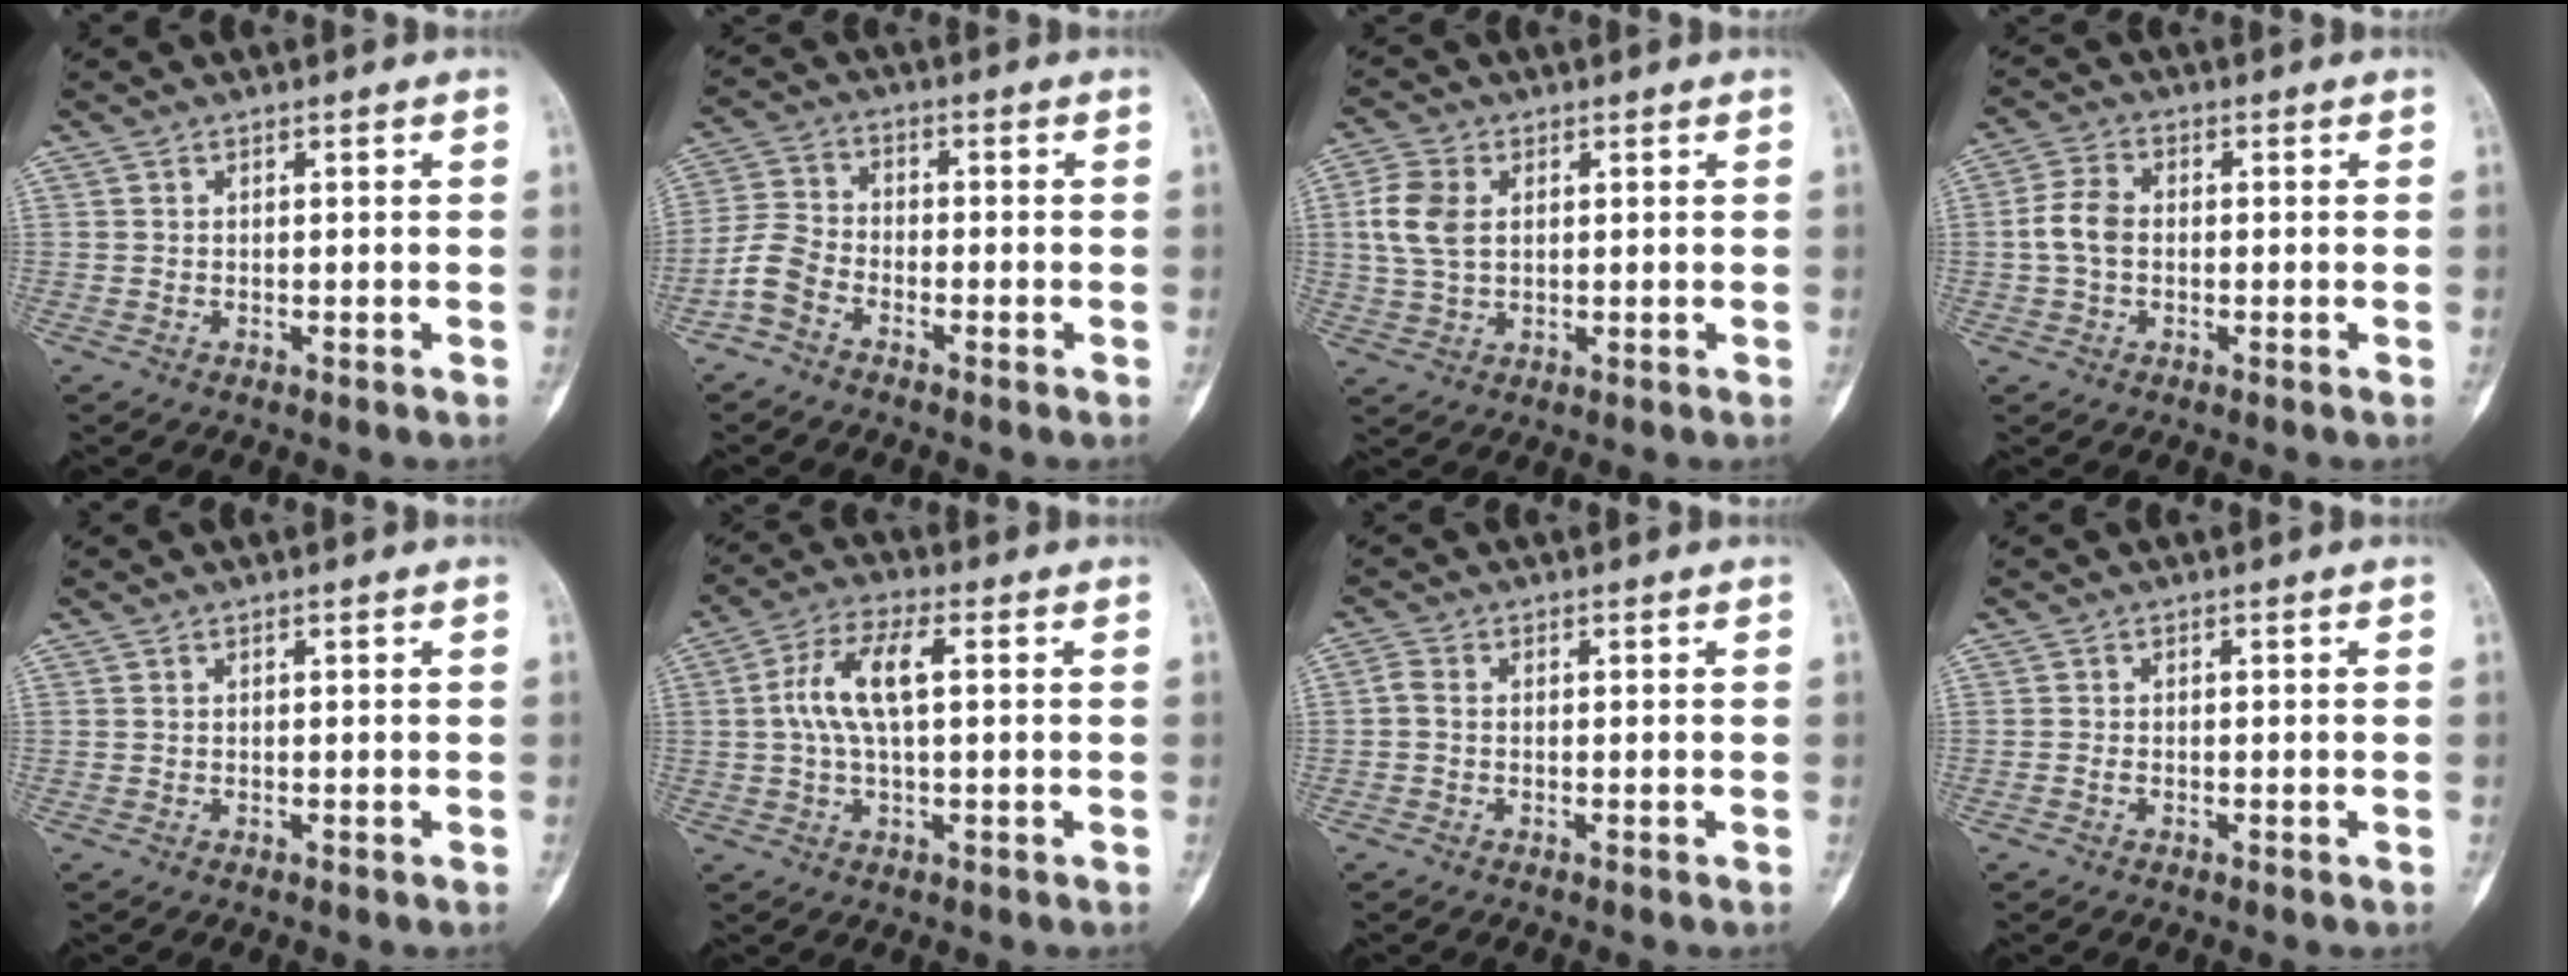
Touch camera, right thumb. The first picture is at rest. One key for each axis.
{"total": 5.8, "fx": -3.3, "fy": 3.6, "fz": 3.1, "tx": -0.065, "ty": 0.020, "tz": -0.078}
{"total": 7.4, "fx": 1.3, "fy": 4.9, "fz": 5.4, "tx": -0.121, "ty": 0.006, "tz": 0.026}
{"total": 5.6, "fx": -0.3, "fy": 3.9, "fz": 4.0, "tx": -0.082, "ty": 0.015, "tz": -0.014}
{"total": 0.0}
{"total": 9.2, "fx": 1.2, "fy": 3.7, "fz": 8.4, "tx": -0.180, "ty": 0.023, "tz": 0.021}
{"total": 1.7, "fx": -0.3, "fy": 1.0, "fz": 1.3, "tx": -0.028, "ty": 0.001, "tz": -0.013}
{"total": 0.6, "fx": -0.3, "fy": 0.4, "fz": 0.3, "tx": -0.007, "ty": 0.001, "tz": -0.008}